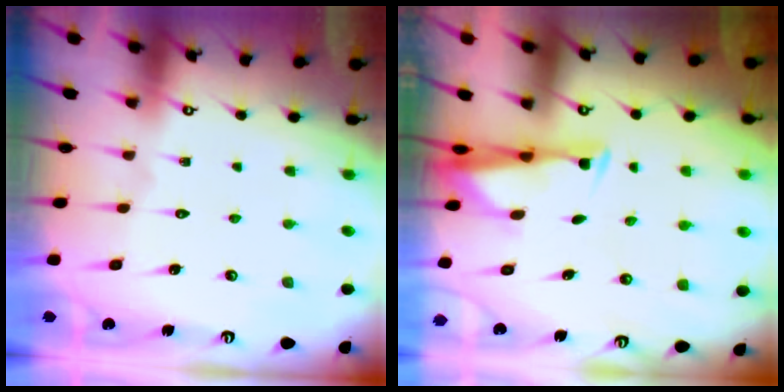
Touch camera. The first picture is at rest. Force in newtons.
{"total": 2.9, "press": 2.8, "slide": 0.7}